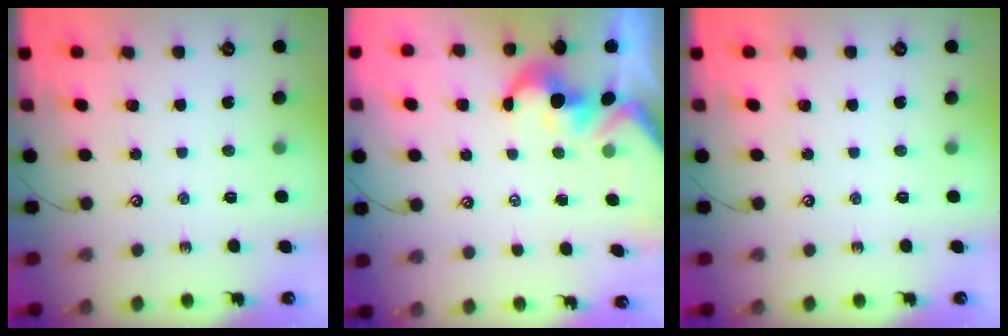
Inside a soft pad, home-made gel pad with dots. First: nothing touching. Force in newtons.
{"total": 1.7, "press": 1.3, "slide": 1.0}
{"total": 0.0}